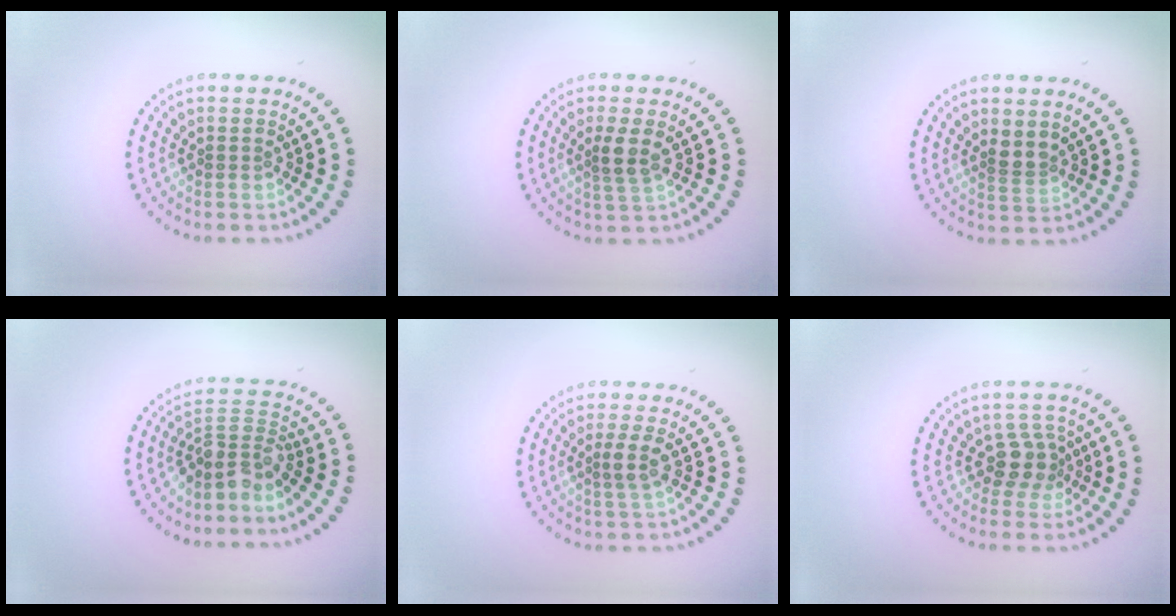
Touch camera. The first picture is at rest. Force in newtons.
{"total": 2.3, "press": 1.9, "slide": 1.3}
{"total": 1.9, "press": 1.5, "slide": 1.2}
{"total": 3.7, "press": 2.8, "slide": 2.5}
{"total": 2.0, "press": 1.6, "slide": 1.2}
{"total": 2.8, "press": 2.3, "slide": 1.7}